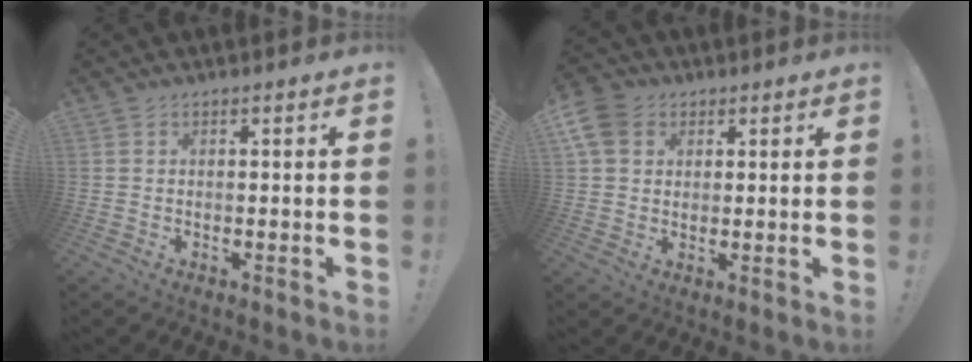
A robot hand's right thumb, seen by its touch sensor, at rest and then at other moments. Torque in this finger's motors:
{"motor_torque": [0.56, 1.27, 0.01, 0.11, 0.14]}